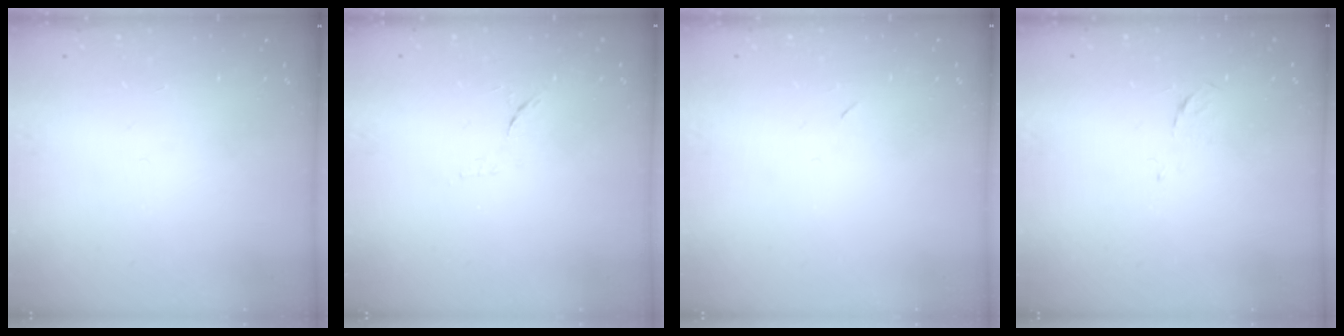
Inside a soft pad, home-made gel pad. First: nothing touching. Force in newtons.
{"total": 8.0, "press": 7.9, "slide": 0.9}
{"total": 2.2, "press": 1.8, "slide": 1.2}
{"total": 3.5, "press": 3.4, "slide": 0.8}